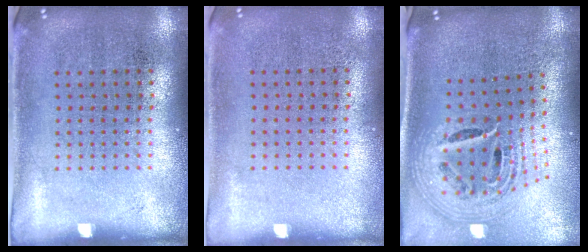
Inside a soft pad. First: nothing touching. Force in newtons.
{"total": 0.0}
{"total": 2.7, "press": 1.8, "slide": 1.9}